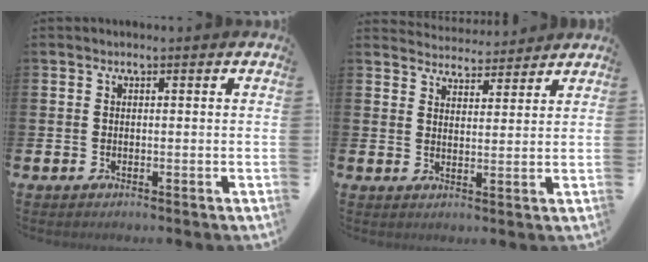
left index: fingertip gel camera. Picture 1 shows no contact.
{"total": 4.0, "force": [3.9, 0.6, -0.4], "torque": [-0.002, -0.026, 0.071]}